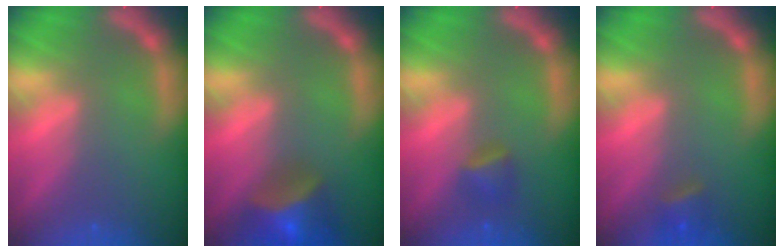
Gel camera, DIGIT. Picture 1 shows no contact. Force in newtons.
{"total": 6.5}
{"total": 1.9}
{"total": 1.9}